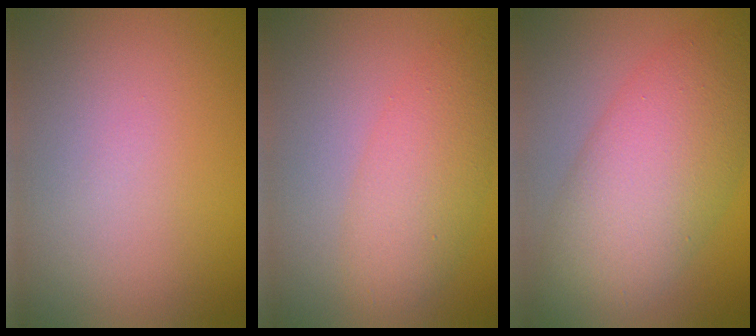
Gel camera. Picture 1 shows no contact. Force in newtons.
{"total": 4.8, "press": 4.8, "slide": 0.0}
{"total": 9.4, "press": 9.4, "slide": 0.3}